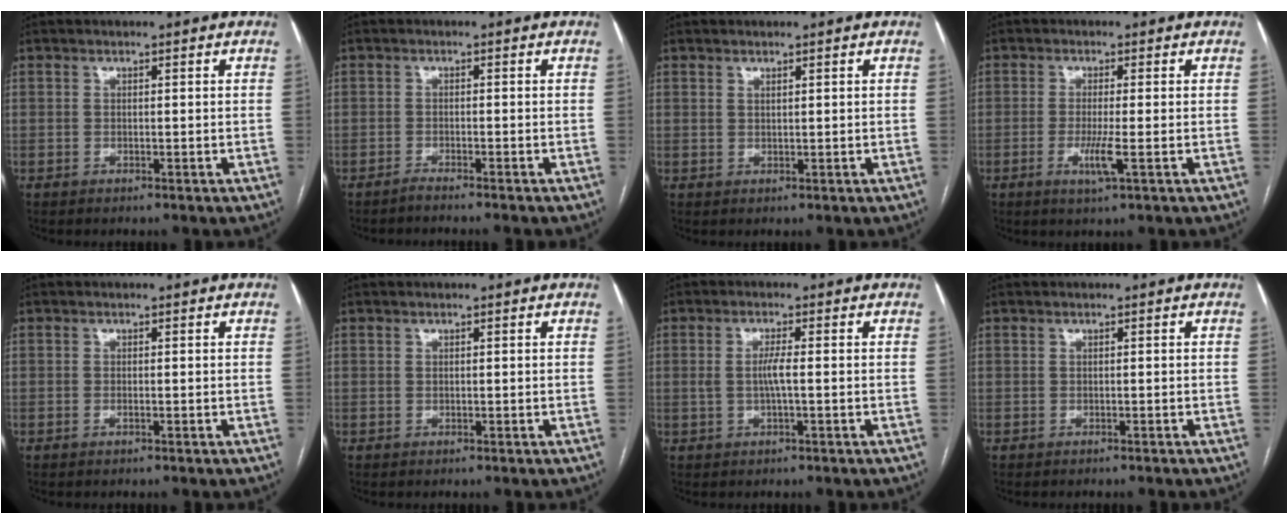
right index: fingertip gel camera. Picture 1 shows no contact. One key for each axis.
{"total": 2.7, "fx": -2.4, "fy": -0.6, "fz": 1.0, "tx": -0.010, "ty": 0.002, "tz": -0.035}
{"total": 0.5, "fx": 0.4, "fy": 0.1, "fz": 0.3, "tx": -0.010, "ty": -0.003, "tz": 0.008}
{"total": 3.4, "fx": -1.0, "fy": -0.2, "fz": 3.2, "tx": -0.065, "ty": -0.009, "tz": -0.020}
{"total": 0.0}
{"total": 0.0}
{"total": 2.7, "fx": -0.1, "fy": 0.1, "fz": 2.7, "tx": -0.055, "ty": -0.001, "tz": -0.002}
{"total": 0.5, "fx": -0.5, "fy": 0.0, "fz": 0.2, "tx": -0.005, "ty": -0.002, "tz": -0.010}